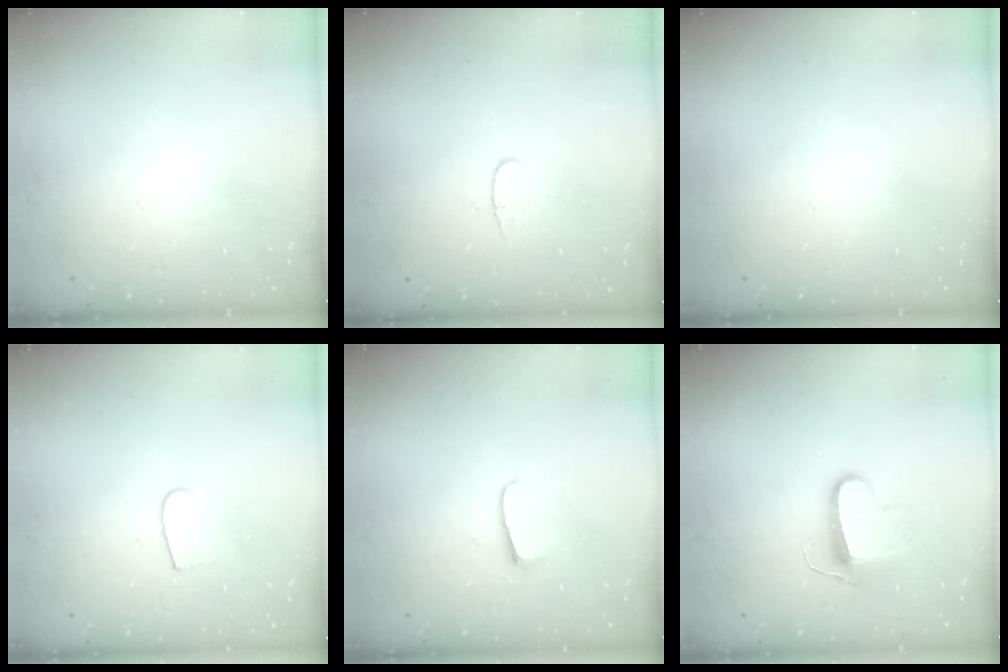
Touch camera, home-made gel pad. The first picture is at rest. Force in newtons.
{"total": 3.7, "press": 3.7, "slide": 0.5}
{"total": 0.0}
{"total": 6.0, "press": 6.0, "slide": 0.5}
{"total": 5.4, "press": 5.4, "slide": 0.5}
{"total": 9.7, "press": 9.7, "slide": 0.3}